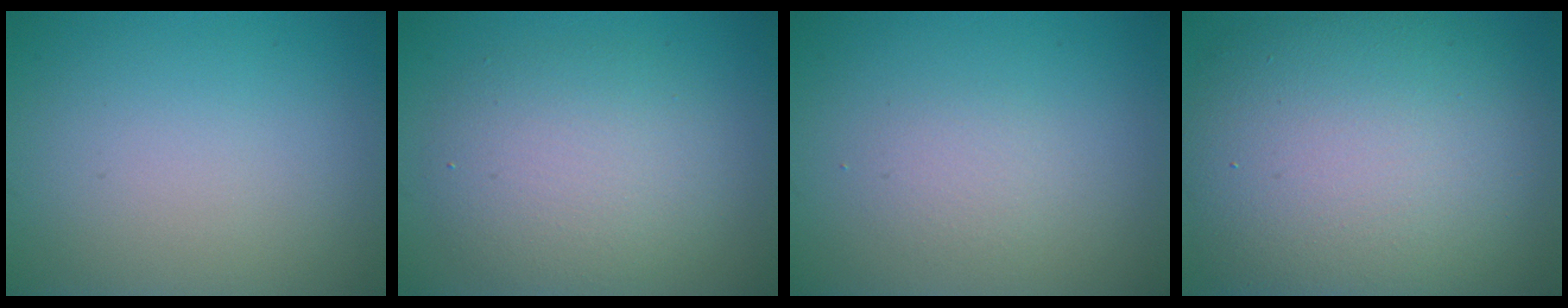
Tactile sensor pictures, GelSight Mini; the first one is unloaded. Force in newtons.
{"total": 4.9, "press": 4.9, "slide": 0.5}
{"total": 1.3, "press": 1.3, "slide": 0.1}
{"total": 13.6, "press": 13.6, "slide": 0.8}